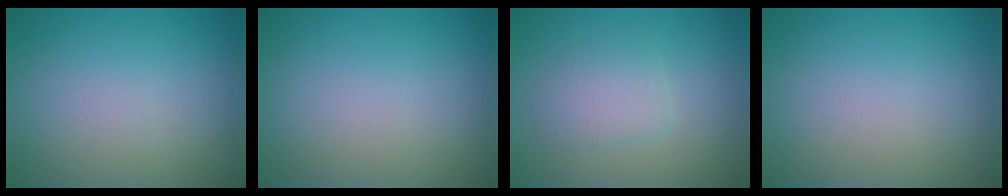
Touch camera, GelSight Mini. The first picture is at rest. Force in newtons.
{"total": 0.0}
{"total": 2.1, "press": 2.1, "slide": 0.1}
{"total": 0.0}